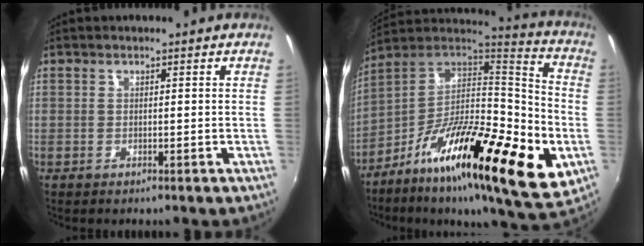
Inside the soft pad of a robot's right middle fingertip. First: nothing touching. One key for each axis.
{"total": 28.8, "fx": -10.3, "fy": 8.5, "fz": 25.5, "tx": -0.419, "ty": -0.034, "tz": -0.185}